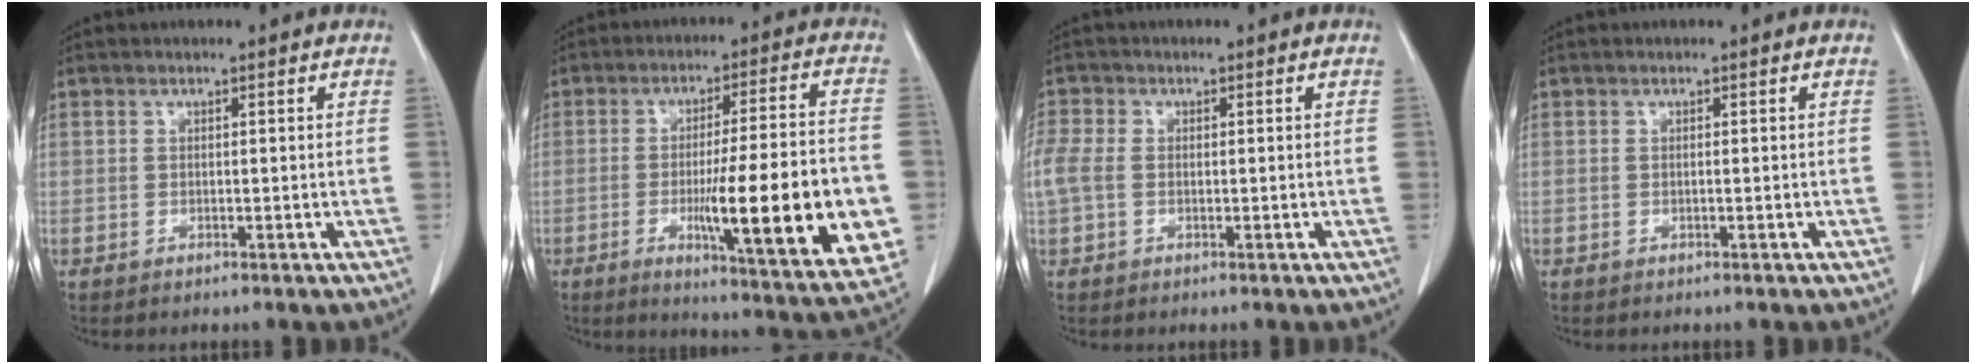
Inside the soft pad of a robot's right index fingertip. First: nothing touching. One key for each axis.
{"total": 20.5, "fx": -4.4, "fy": 1.5, "fz": 20.0, "tx": -0.245, "ty": -0.017, "tz": -0.058}
{"total": 4.8, "fx": 0.0, "fy": 3.5, "fz": 3.2, "tx": -0.109, "ty": 0.022, "tz": 0.002}
{"total": 0.0}